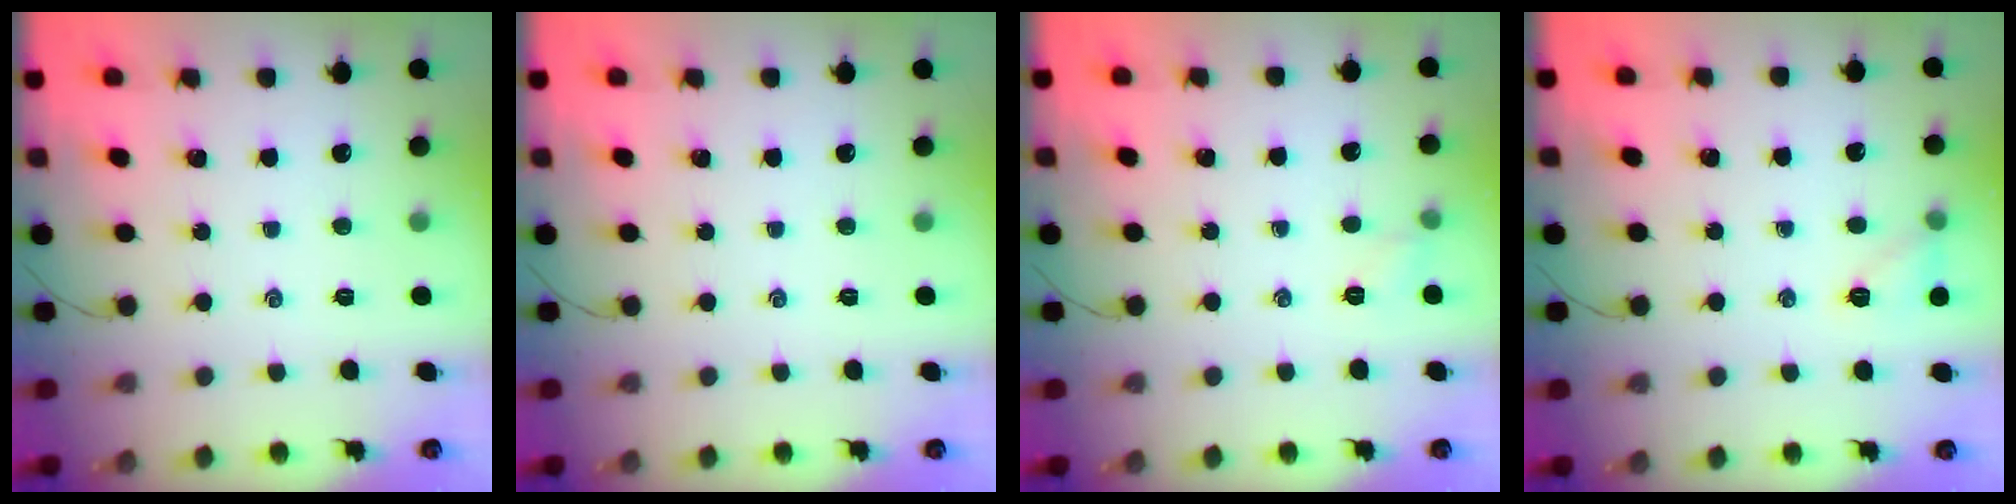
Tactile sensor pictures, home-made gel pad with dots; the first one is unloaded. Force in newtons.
{"total": 0.0}
{"total": 4.8, "press": 4.6, "slide": 1.4}
{"total": 7.0, "press": 6.8, "slide": 1.6}